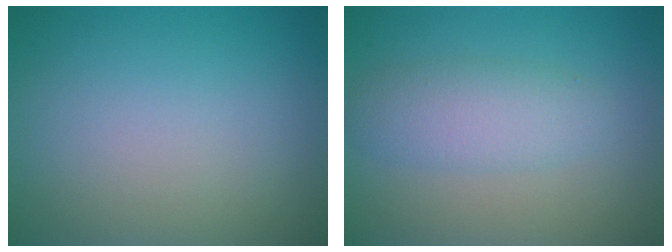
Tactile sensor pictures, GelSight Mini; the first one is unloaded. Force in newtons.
{"total": 3.2, "press": 3.2, "slide": 0.1}